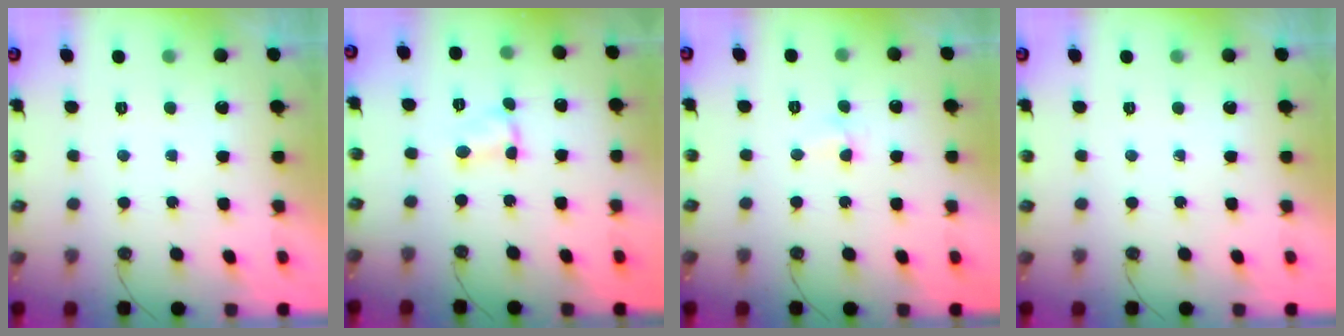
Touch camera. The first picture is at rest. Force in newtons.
{"total": 1.7, "press": 1.6, "slide": 0.2}
{"total": 2.1, "press": 2.1, "slide": 0.5}
{"total": 0.0}